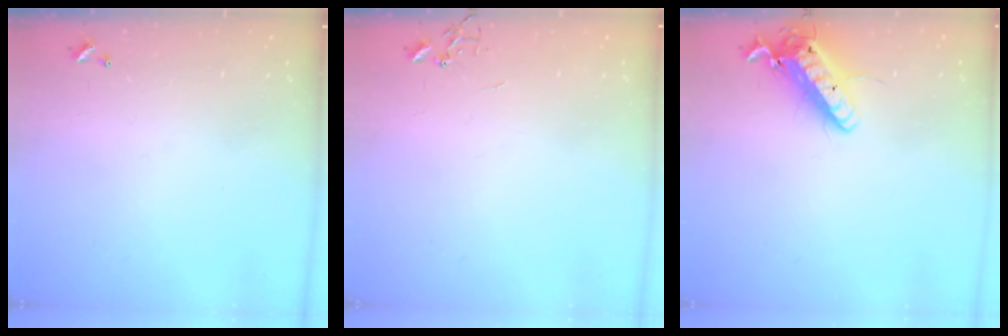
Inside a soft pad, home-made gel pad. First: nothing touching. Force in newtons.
{"total": 0.0}
{"total": 15.6, "press": 15.4, "slide": 2.8}